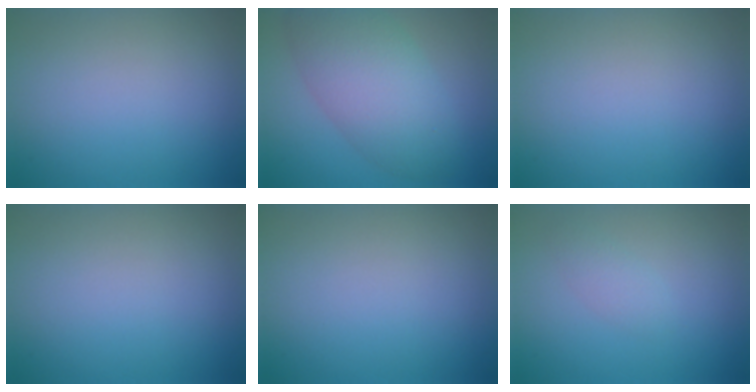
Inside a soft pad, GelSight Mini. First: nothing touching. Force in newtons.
{"total": 7.6, "press": 7.6, "slide": 0.1}
{"total": 0.0}
{"total": 0.0}
{"total": 0.0}
{"total": 1.3, "press": 1.3, "slide": 0.0}